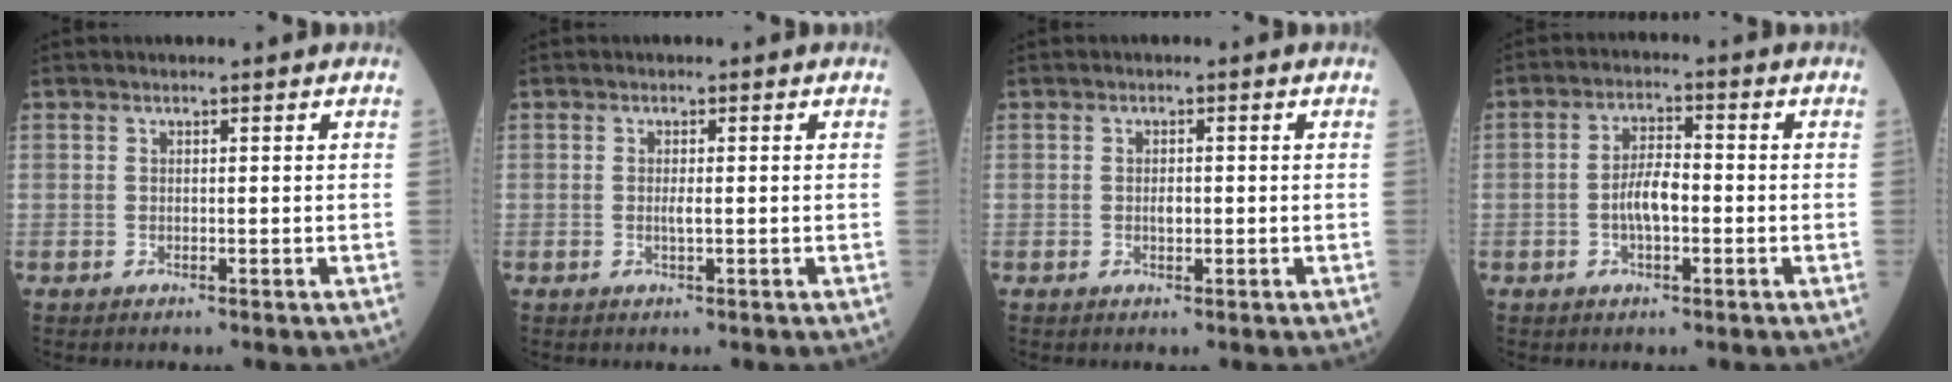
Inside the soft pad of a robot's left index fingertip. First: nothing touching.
{"total": 1.0, "force": [-0.3, 0.0, 0.9], "torque": [-0.019, -0.005, -0.007]}
{"total": 1.1, "force": [-0.4, 0.5, 0.9], "torque": [-0.018, -0.002, -0.006]}
{"total": 4.8, "force": [-1.2, 1.7, 4.4], "torque": [-0.090, 0.005, -0.027]}